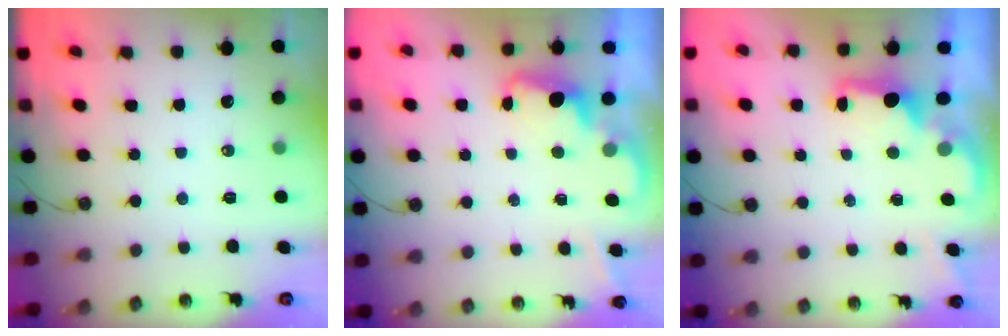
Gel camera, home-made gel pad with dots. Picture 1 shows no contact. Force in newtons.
{"total": 2.1, "press": 2.1, "slide": 0.5}
{"total": 1.7, "press": 1.5, "slide": 0.7}